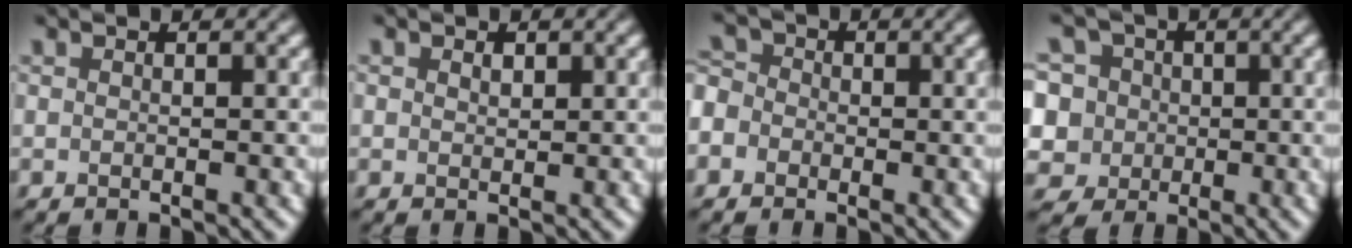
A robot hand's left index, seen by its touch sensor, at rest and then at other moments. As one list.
[{"total": 1.0, "force": [0.4, 0.7, 0.4], "torque": [-0.008, -0.001, 0.006]}, {"total": 4.0, "force": [-0.9, 3.6, 1.4], "torque": [-0.033, 0.025, -0.042]}, {"total": 9.8, "force": [3.1, 8.0, 4.7], "torque": [-0.093, 0.037, 0.014]}]